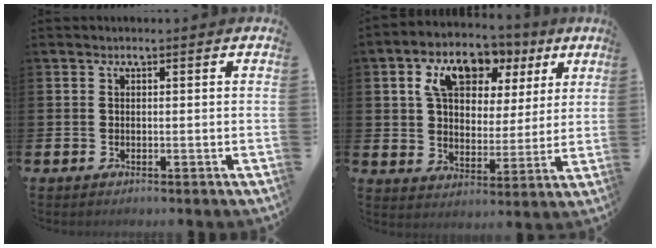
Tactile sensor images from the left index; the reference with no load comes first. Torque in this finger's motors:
{"motor_torque": [2.14, 0.00, 1.05, 0.13]}